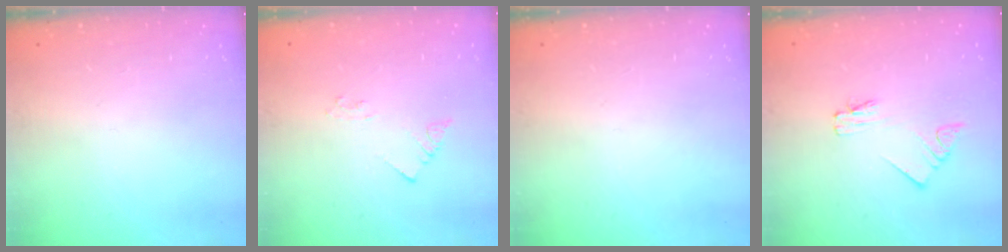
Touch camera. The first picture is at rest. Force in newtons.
{"total": 2.1, "press": 2.1, "slide": 0.3}
{"total": 0.0}
{"total": 2.0, "press": 2.0, "slide": 0.3}